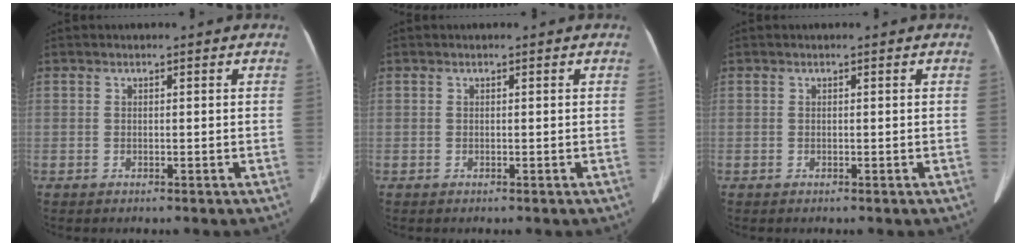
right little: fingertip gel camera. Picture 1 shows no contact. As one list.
[{"total": 0.0}, {"total": 0.0}]